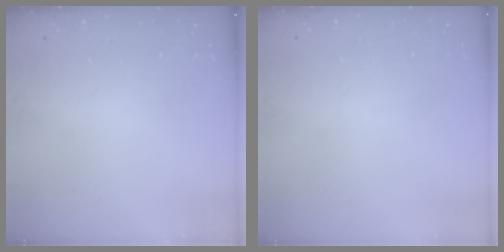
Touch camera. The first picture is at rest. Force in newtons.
{"total": 0.0}